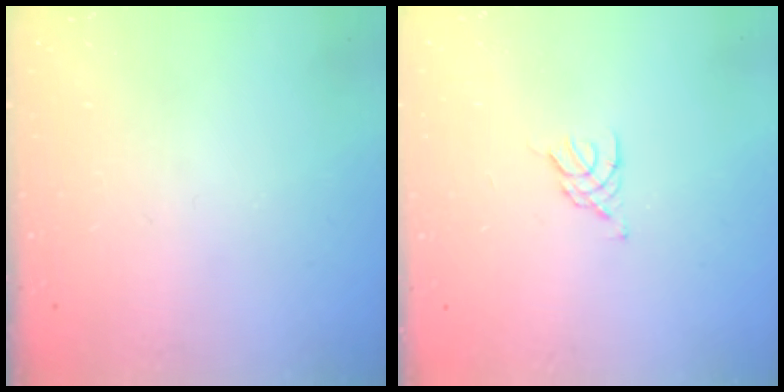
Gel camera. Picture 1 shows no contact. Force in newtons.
{"total": 3.3, "press": 3.2, "slide": 0.7}